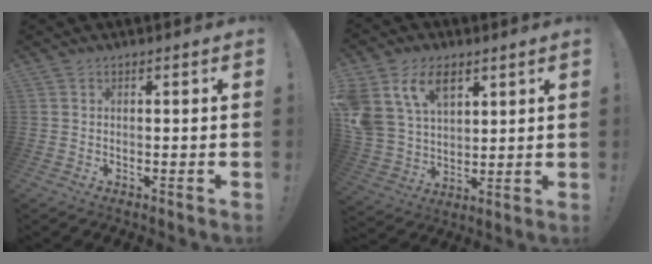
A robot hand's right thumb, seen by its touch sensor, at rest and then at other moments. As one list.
[{"total": 14.5, "force": [8.0, 9.4, 7.6], "torque": [-0.152, -0.031, 0.159]}]